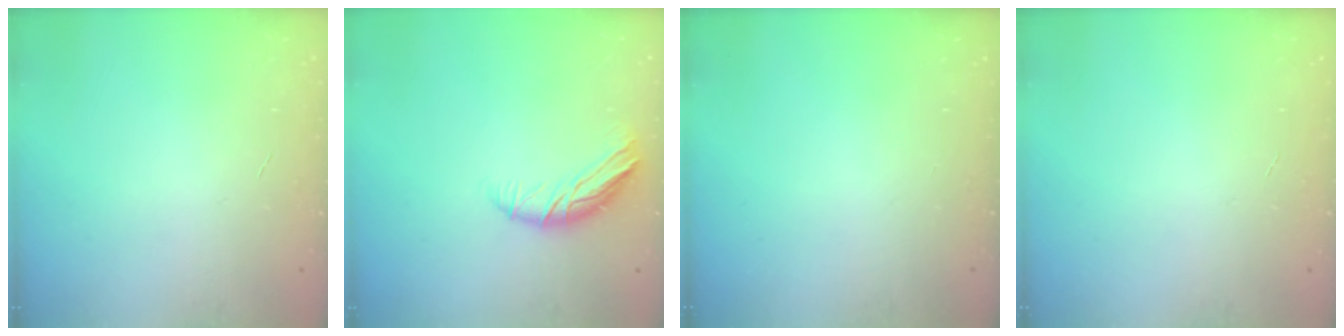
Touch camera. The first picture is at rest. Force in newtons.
{"total": 9.7, "press": 9.6, "slide": 1.2}
{"total": 0.0}
{"total": 0.0}